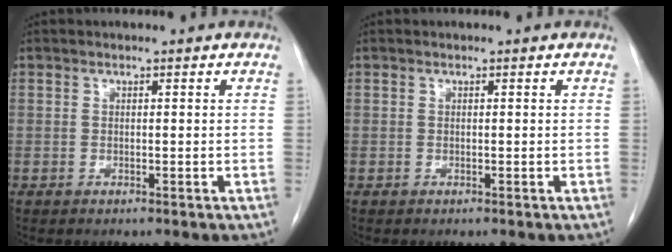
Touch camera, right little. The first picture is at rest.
{"total": 0.0}